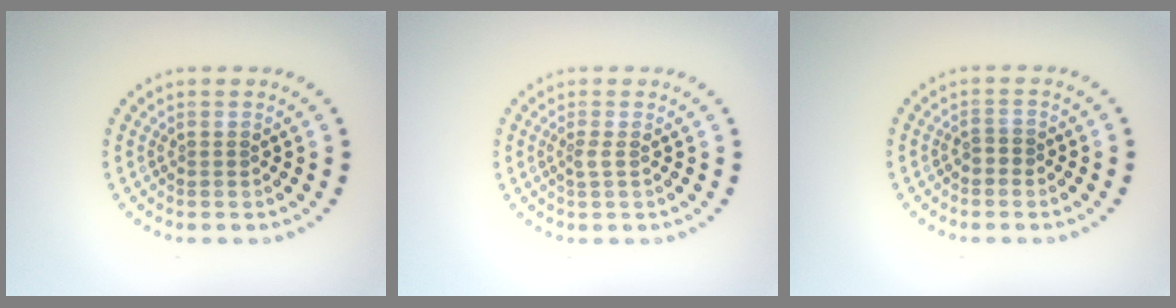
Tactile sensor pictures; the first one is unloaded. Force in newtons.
{"total": 0.9, "press": 0.7, "slide": 0.7}
{"total": 1.0, "press": 0.9, "slide": 0.3}